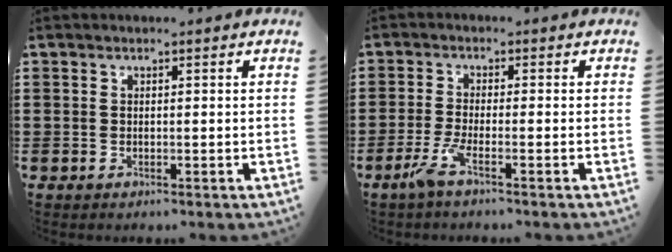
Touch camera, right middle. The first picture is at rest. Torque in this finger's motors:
{"motor_torque": [0.86, -0.64, 0.29, 0.06]}